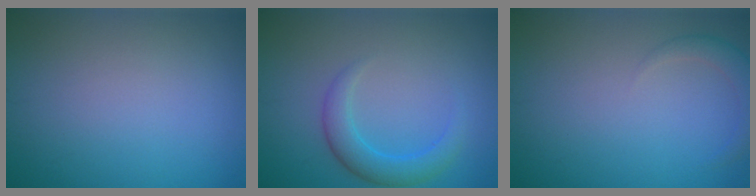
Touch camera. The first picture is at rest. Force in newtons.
{"total": 3.0, "press": 3.0, "slide": 0.1}
{"total": 1.8, "press": 1.8, "slide": 0.1}